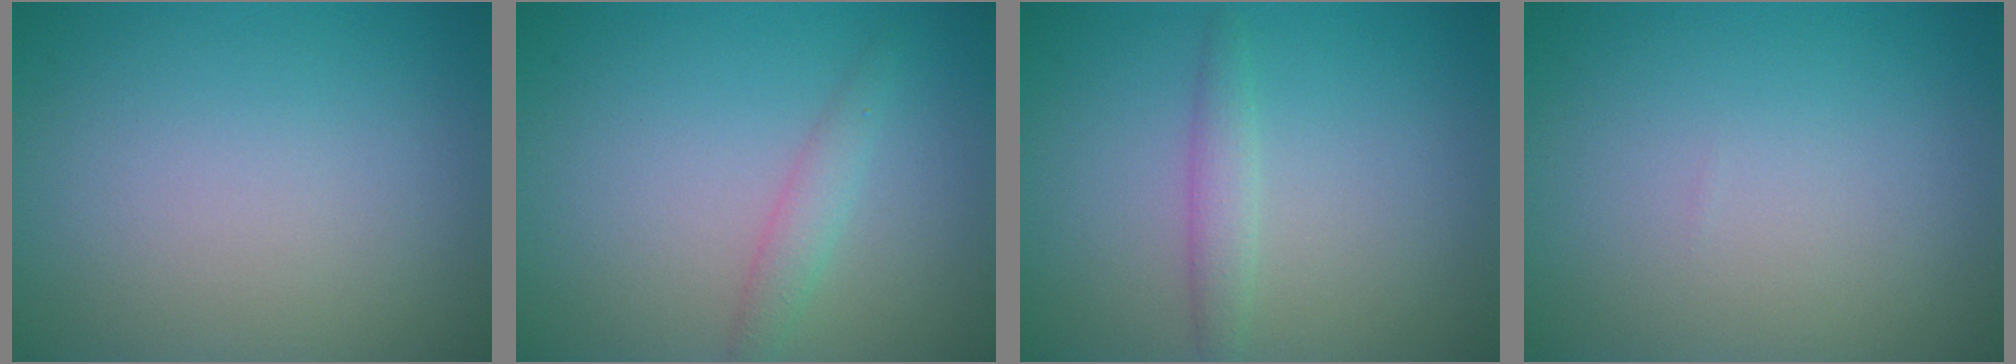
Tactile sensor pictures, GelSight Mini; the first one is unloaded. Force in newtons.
{"total": 1.6, "press": 1.6, "slide": 0.0}
{"total": 1.7, "press": 1.7, "slide": 0.1}
{"total": 0.0}